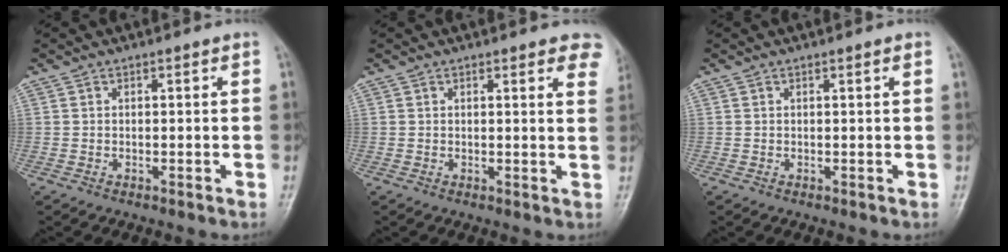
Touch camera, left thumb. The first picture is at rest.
{"total": 6.8, "force": [4.8, 2.2, 4.2], "torque": [-0.024, -0.014, 0.041]}
{"total": 0.8, "force": [0.4, 0.0, 0.7], "torque": [-0.010, 0.001, 0.004]}